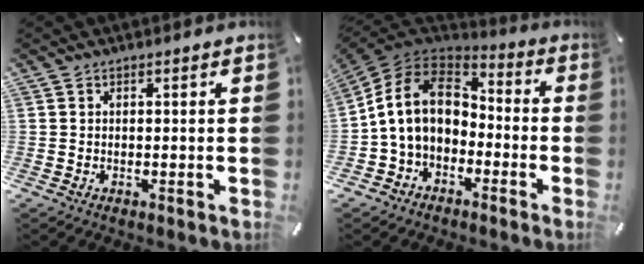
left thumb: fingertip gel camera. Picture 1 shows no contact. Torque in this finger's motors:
{"motor_torque": [0.45, 2.62, 2.35, 0.15, 0.77]}